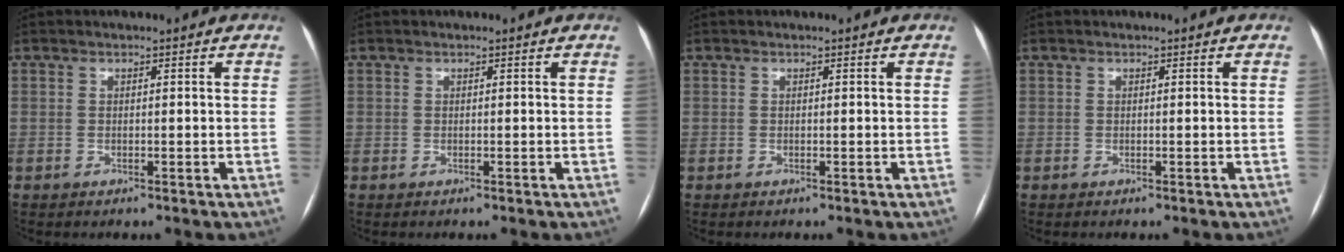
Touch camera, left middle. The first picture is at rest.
{"total": 0.0}
{"total": 0.0}
{"total": 0.0}